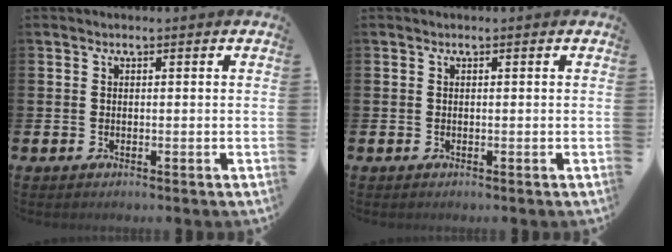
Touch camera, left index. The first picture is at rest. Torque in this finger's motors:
{"motor_torque": [-0.01, -0.01, 0.01, 0.00]}